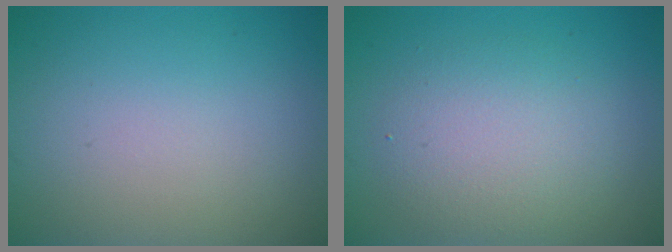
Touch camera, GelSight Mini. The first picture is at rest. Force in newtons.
{"total": 4.2, "press": 4.2, "slide": 0.1}